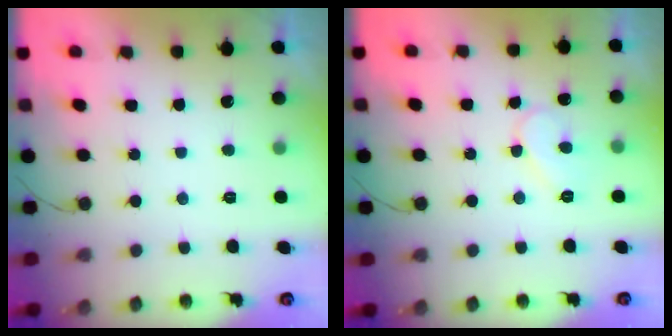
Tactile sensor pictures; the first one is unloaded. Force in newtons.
{"total": 6.2, "press": 6.2, "slide": 0.6}